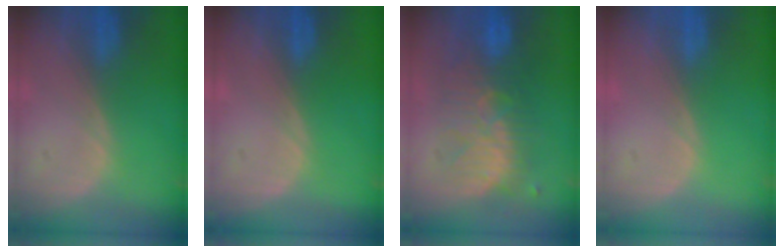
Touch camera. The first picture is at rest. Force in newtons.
{"total": 0.0}
{"total": 8.8, "press": 8.8, "slide": 0.2}
{"total": 0.0}